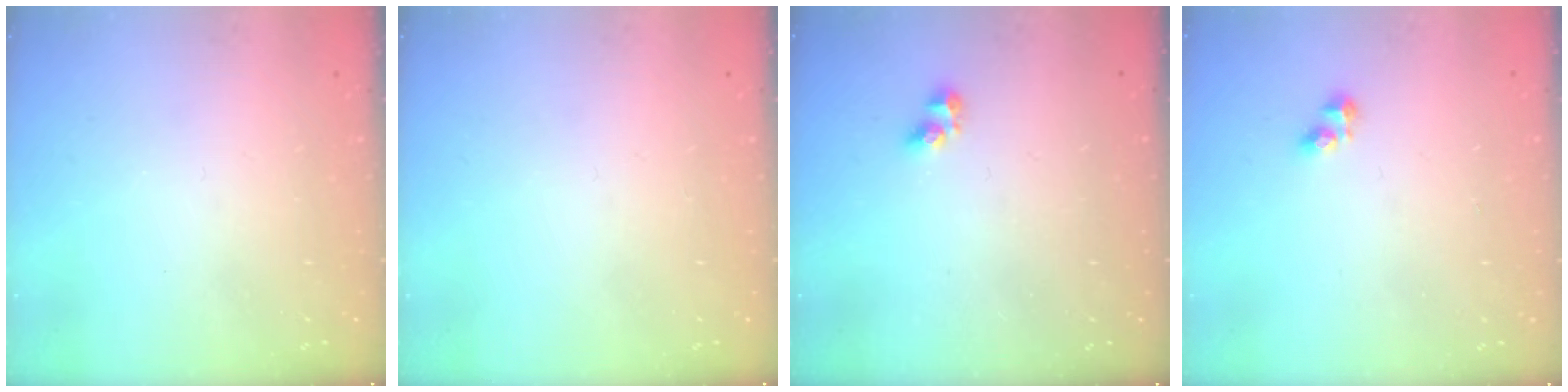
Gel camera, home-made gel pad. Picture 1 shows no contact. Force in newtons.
{"total": 0.0}
{"total": 4.1, "press": 4.1, "slide": 0.4}
{"total": 2.7, "press": 2.6, "slide": 0.3}